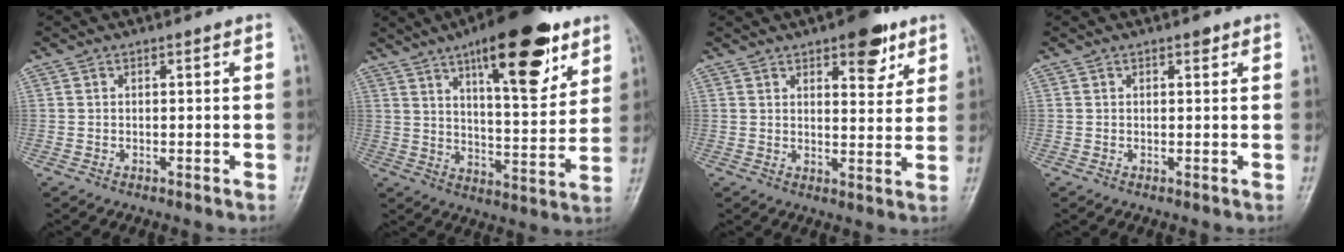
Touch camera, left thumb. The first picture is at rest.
{"total": 19.8, "force": [11.1, 6.6, 15.0], "torque": [-0.187, -0.050, 0.171]}
{"total": 8.7, "force": [5.1, 3.8, 5.9], "torque": [-0.052, -0.024, 0.067]}
{"total": 1.0, "force": [0.6, 0.5, 0.5], "torque": [-0.001, -0.002, 0.006]}